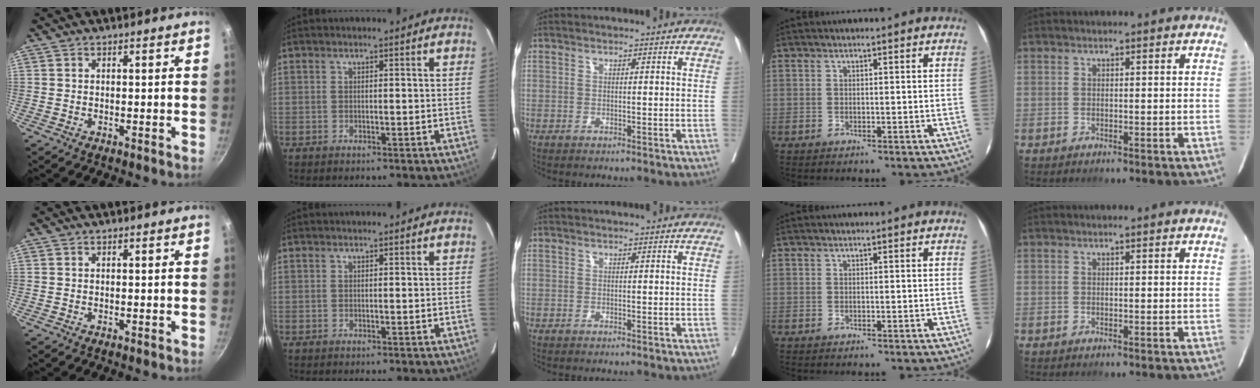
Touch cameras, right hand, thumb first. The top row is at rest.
{}